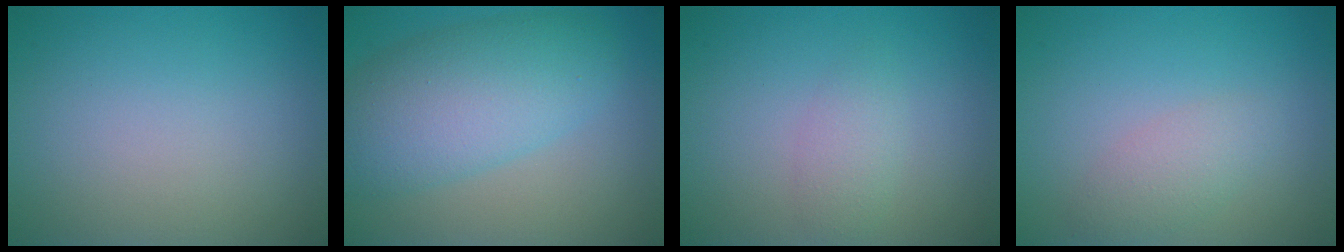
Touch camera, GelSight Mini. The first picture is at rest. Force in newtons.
{"total": 7.4, "press": 7.4, "slide": 0.5}
{"total": 1.8, "press": 1.8, "slide": 0.1}
{"total": 2.1, "press": 2.1, "slide": 0.2}